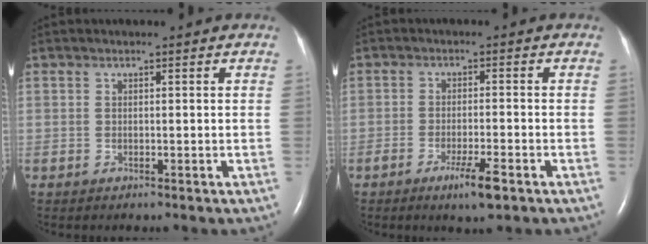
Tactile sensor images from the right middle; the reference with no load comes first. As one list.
[{"total": 4.8, "force": [-2.8, 0.3, 3.9], "torque": [-0.071, -0.008, -0.047]}]